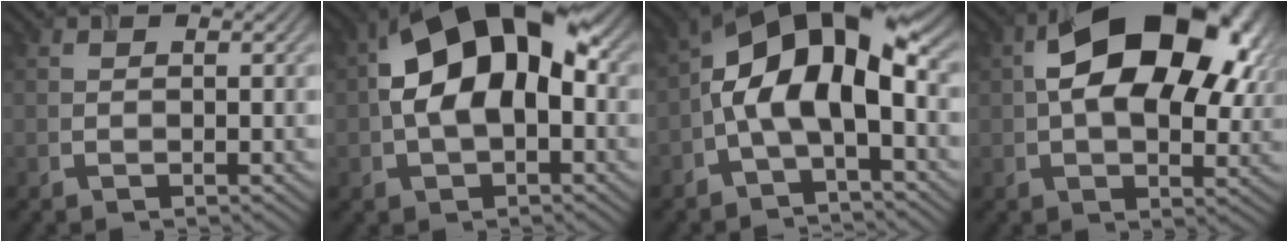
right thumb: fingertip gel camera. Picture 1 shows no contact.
{"total": 14.8, "force": [2.0, 8.5, 12.0], "torque": [-0.201, 0.017, 0.030]}
{"total": 12.4, "force": [-0.4, 5.9, 10.8], "torque": [-0.191, 0.022, -0.016]}
{"total": 17.9, "force": [4.7, 10.4, 13.8], "torque": [-0.219, 0.016, 0.075]}